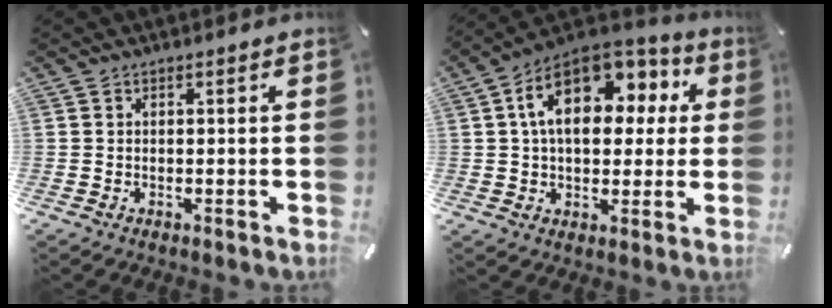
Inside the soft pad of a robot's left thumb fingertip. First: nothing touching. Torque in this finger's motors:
{"motor_torque": [1.95, 2.03, 1.59, -1.17, 0.61]}